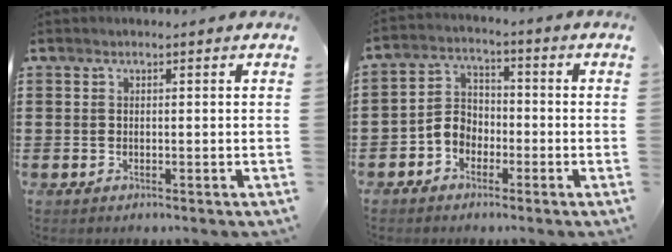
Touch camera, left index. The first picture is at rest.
{"total": 4.6, "force": [-2.9, 3.2, 1.8], "torque": [-0.052, 0.007, -0.064]}